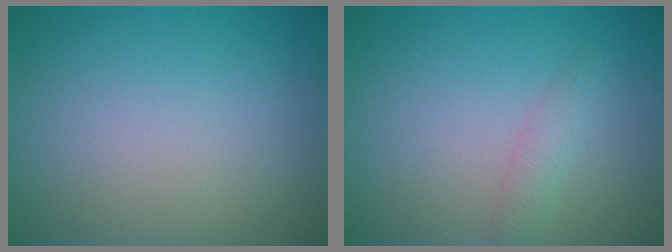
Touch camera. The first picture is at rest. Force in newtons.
{"total": 1.4, "press": 1.4, "slide": 0.1}